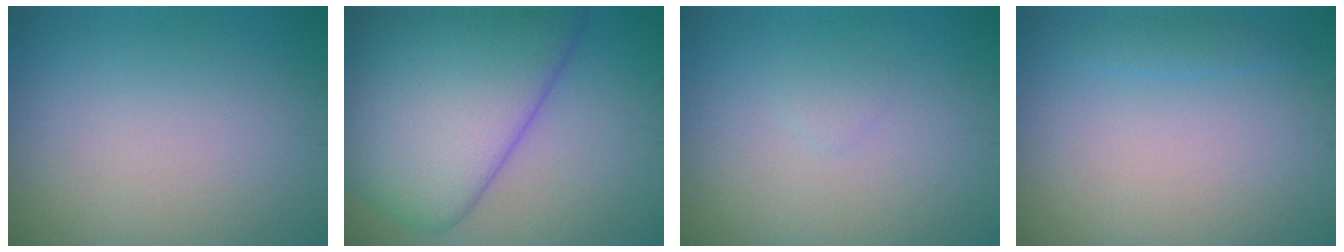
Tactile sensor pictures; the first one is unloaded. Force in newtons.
{"total": 13.0, "press": 13.0, "slide": 0.5}
{"total": 0.6, "press": 0.6, "slide": 0.1}
{"total": 1.0, "press": 1.0, "slide": 0.1}